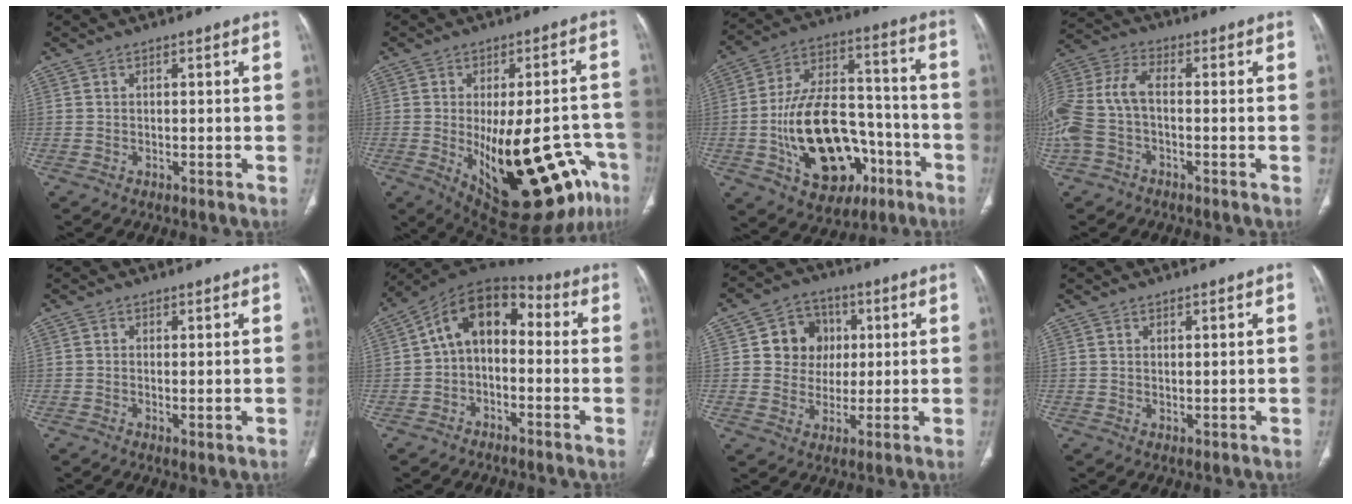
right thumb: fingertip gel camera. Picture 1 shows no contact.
{"total": 27.2, "force": [-10.0, 11.7, 22.5], "torque": [-0.241, 0.007, -0.112]}
{"total": 24.1, "force": [-7.7, 14.7, 17.5], "torque": [-0.280, 0.052, -0.103]}
{"total": 12.6, "force": [-2.0, 7.3, 10.1], "torque": [-0.245, 0.031, -0.039]}
{"total": 1.3, "force": [0.1, 0.5, 1.2], "torque": [-0.028, -0.008, 0.003]}
{"total": 11.6, "force": [0.1, 7.6, 8.7], "torque": [-0.113, 0.046, -0.016]}
{"total": 9.6, "force": [2.0, 8.8, 3.3], "torque": [-0.003, 0.003, 0.033]}
{"total": 1.1, "force": [0.9, 0.5, 0.6], "torque": [-0.004, -0.007, 0.015]}